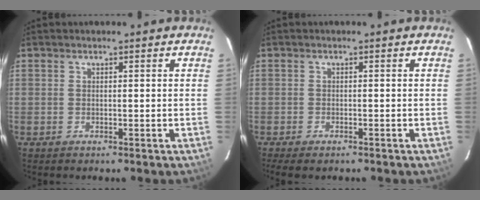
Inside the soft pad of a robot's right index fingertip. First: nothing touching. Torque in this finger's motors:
{"motor_torque": [0.58, -0.68, 0.23, 0.04]}